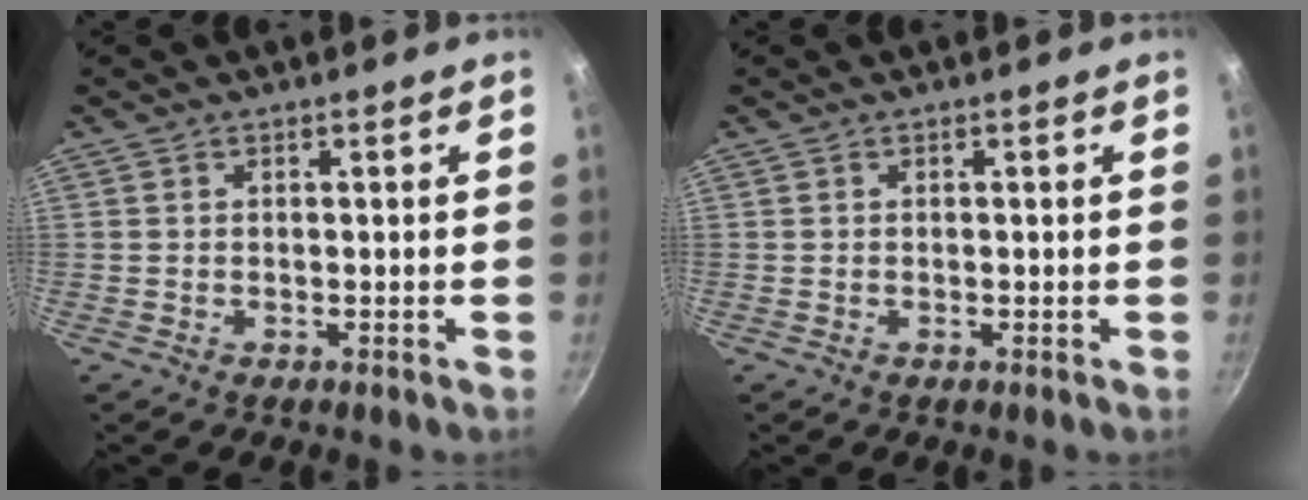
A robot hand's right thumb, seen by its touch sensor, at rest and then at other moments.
{"total": 0.0}